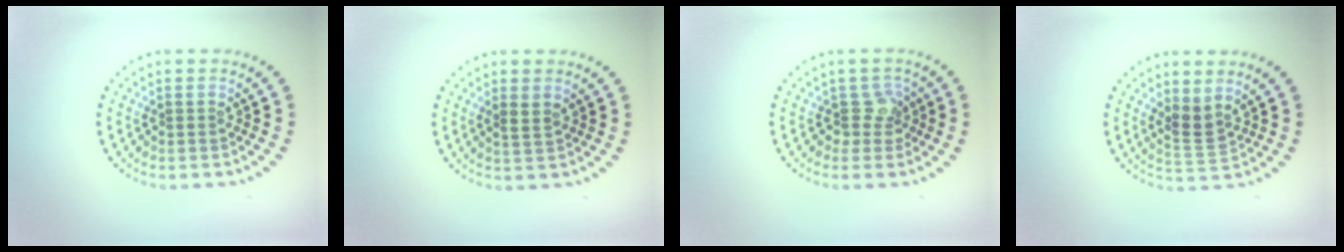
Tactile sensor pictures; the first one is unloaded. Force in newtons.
{"total": 0.7, "press": 0.5, "slide": 0.5}
{"total": 1.9, "press": 1.5, "slide": 1.1}
{"total": 2.3, "press": 1.6, "slide": 1.6}